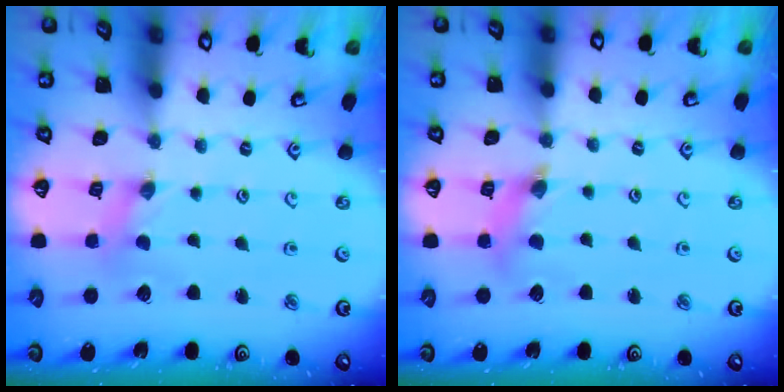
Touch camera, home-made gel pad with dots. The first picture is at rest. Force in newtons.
{"total": 4.7, "press": 4.7, "slide": 0.3}